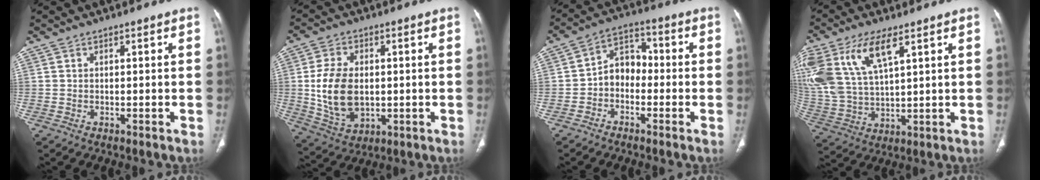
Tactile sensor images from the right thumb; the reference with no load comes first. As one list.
[{"total": 12.8, "force": [0.0, 8.3, 9.7], "torque": [-0.178, -0.005, 0.016]}, {"total": 7.0, "force": [-1.7, 5.3, 4.2], "torque": [-0.044, 0.036, -0.046]}, {"total": 18.0, "force": [8.3, 8.4, 13.6], "torque": [-0.304, -0.010, 0.170]}]